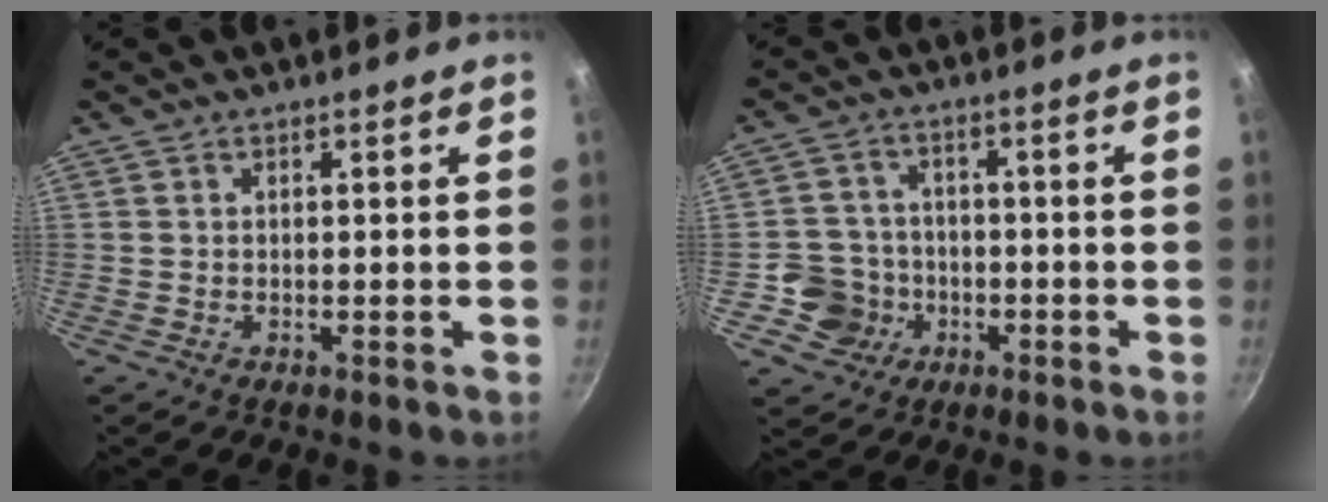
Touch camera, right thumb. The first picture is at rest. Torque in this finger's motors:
{"motor_torque": [-0.02, -0.09, -0.22, -0.10, 0.04]}